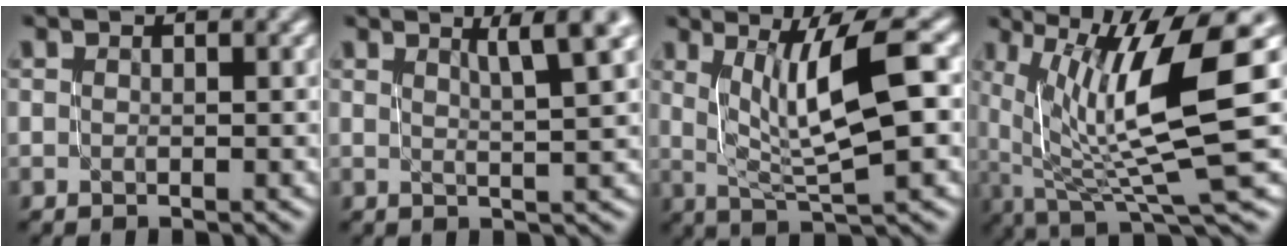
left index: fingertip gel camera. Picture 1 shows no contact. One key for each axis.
{"total": 5.0, "fx": 2.3, "fy": 0.9, "fz": 4.3, "tx": -0.051, "ty": 0.007, "tz": 0.035}
{"total": 7.1, "fx": 1.6, "fy": 1.6, "fz": 6.7, "tx": -0.107, "ty": 0.001, "tz": 0.034}
{"total": 11.0, "fx": 1.8, "fy": 2.9, "fz": 10.4, "tx": -0.188, "ty": -0.009, "tz": 0.040}